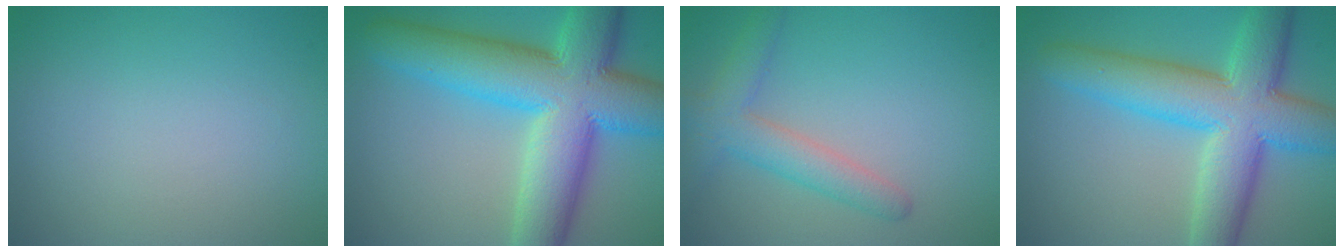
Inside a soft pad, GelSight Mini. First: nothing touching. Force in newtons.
{"total": 12.9, "press": 12.9, "slide": 0.3}
{"total": 3.8, "press": 3.8, "slide": 0.2}
{"total": 10.0, "press": 10.0, "slide": 0.5}